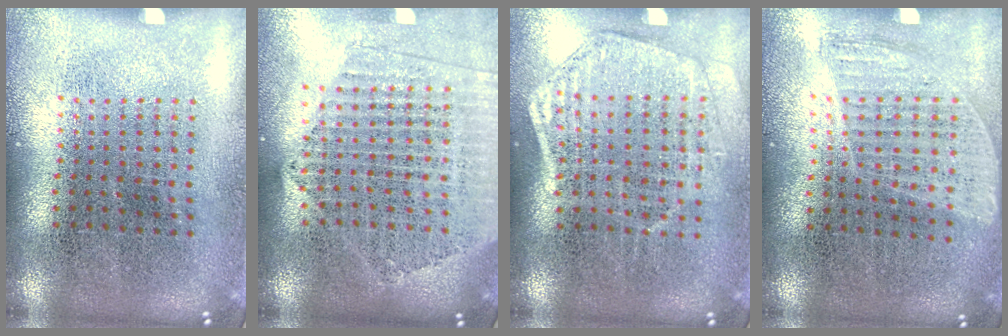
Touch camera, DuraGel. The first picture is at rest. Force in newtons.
{"total": 2.0, "press": 1.8, "slide": 0.9}
{"total": 1.5, "press": 1.4, "slide": 0.5}
{"total": 0.9, "press": 0.8, "slide": 0.4}